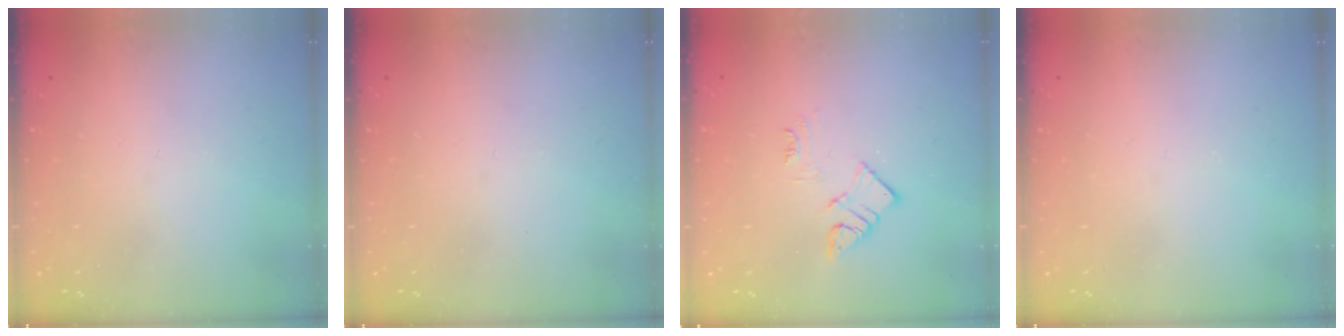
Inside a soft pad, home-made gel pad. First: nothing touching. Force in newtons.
{"total": 0.0}
{"total": 6.9, "press": 6.8, "slide": 0.3}
{"total": 0.0}